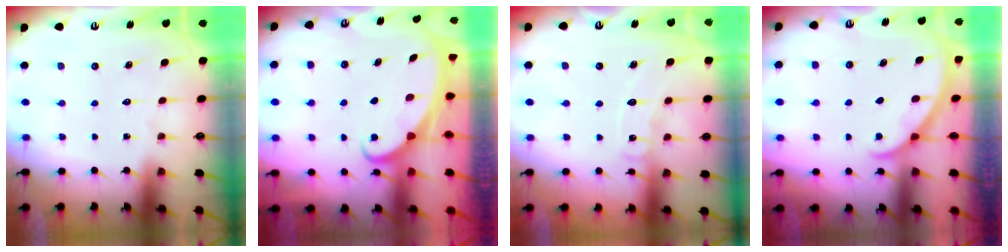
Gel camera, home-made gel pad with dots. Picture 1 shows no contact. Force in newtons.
{"total": 2.3, "press": 2.3, "slide": 0.3}
{"total": 7.1, "press": 7.0, "slide": 0.7}
{"total": 1.5, "press": 1.5, "slide": 0.2}